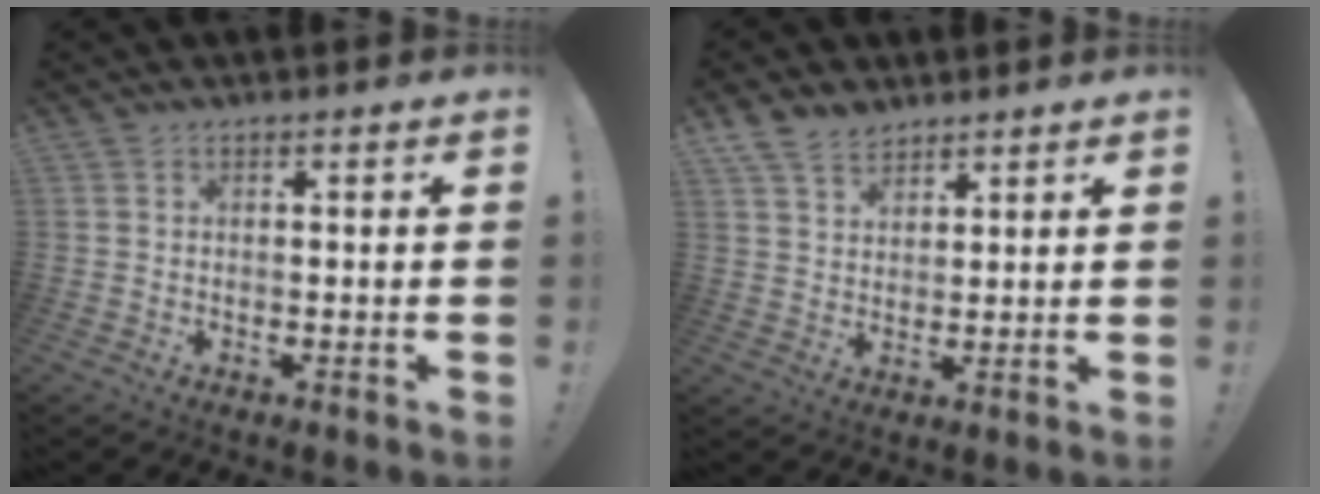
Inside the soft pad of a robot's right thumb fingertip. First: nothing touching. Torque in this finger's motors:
{"motor_torque": [-0.10, 1.61, 0.82, 0.80, 0.21]}